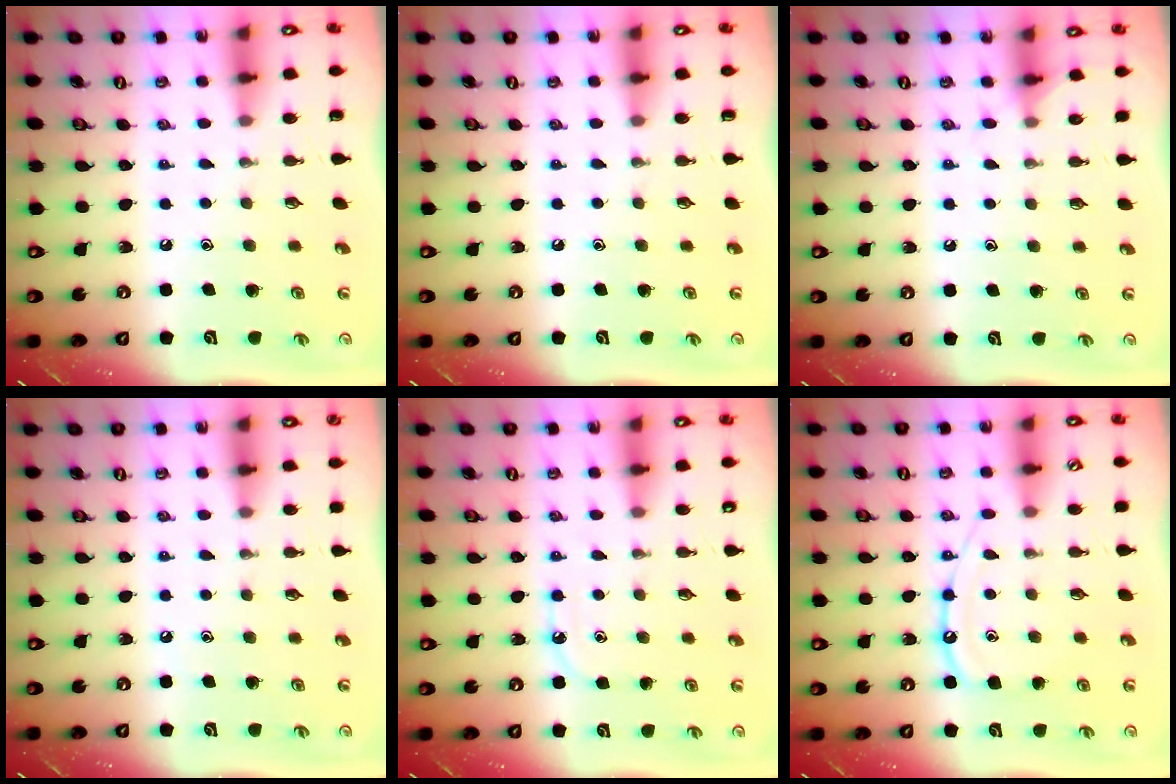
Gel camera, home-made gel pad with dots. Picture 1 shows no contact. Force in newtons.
{"total": 0.0}
{"total": 6.0, "press": 6.0, "slide": 0.6}
{"total": 3.8, "press": 3.8, "slide": 0.6}
{"total": 5.6, "press": 5.6, "slide": 0.7}
{"total": 10.9, "press": 10.9, "slide": 1.0}